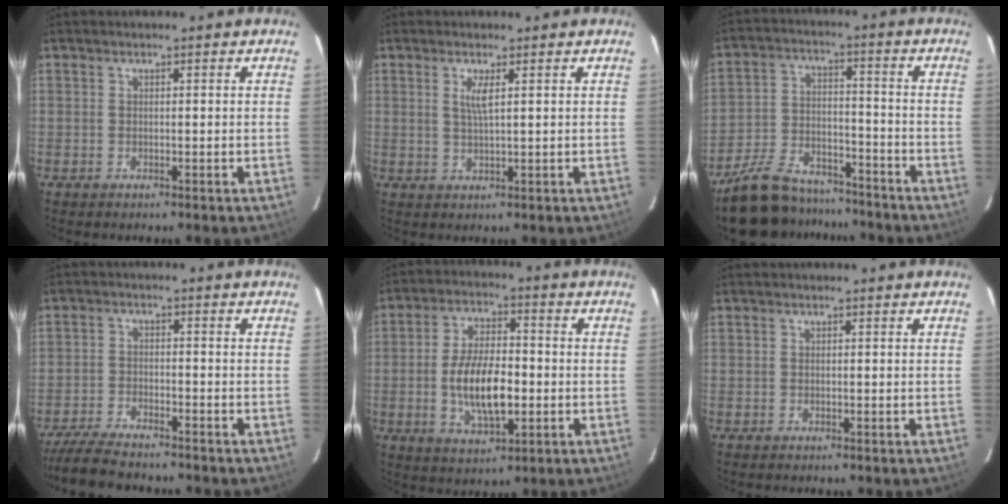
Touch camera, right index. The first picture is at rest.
{"total": 2.6, "force": [0.9, 0.0, 2.4], "torque": [-0.047, -0.003, 0.017]}
{"total": 18.1, "force": [-14.7, 7.3, 7.5], "torque": [-0.168, 0.006, -0.229]}
{"total": 11.2, "force": [-9.9, 2.2, 4.7], "torque": [-0.119, -0.019, -0.170]}
{"total": 11.9, "force": [-2.2, 5.2, 10.5], "torque": [-0.204, -0.002, -0.034]}
{"total": 0.0}